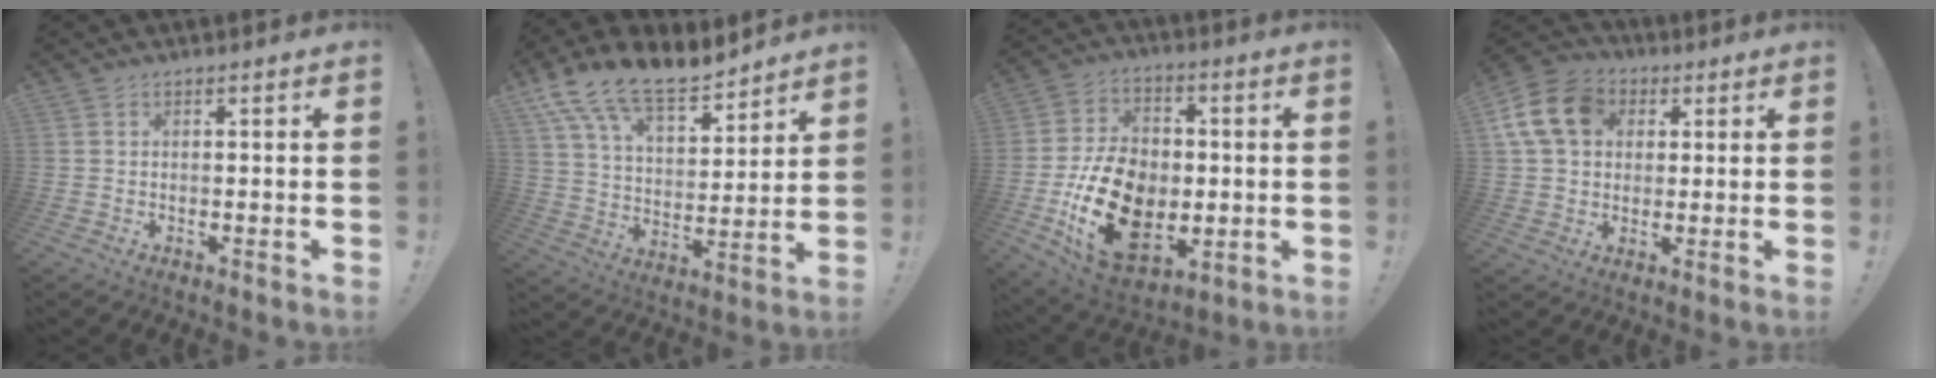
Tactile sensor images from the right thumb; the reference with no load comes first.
{"total": 16.1, "force": [12.5, 6.5, 7.7], "torque": [-0.150, -0.089, 0.231]}
{"total": 22.6, "force": [-4.7, 16.2, 15.0], "torque": [-0.271, 0.029, -0.060]}
{"total": 15.1, "force": [4.3, 11.9, 8.2], "torque": [-0.137, -0.002, 0.088]}